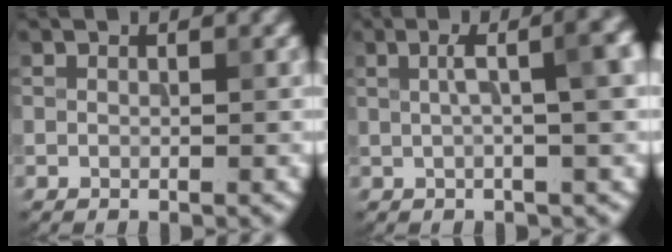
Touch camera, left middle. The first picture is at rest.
{"total": 6.7, "force": [1.5, 2.3, 6.2], "torque": [-0.063, 0.026, 0.017]}